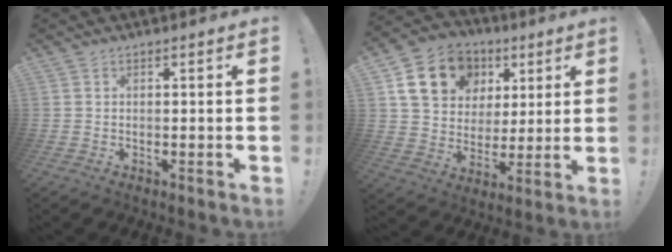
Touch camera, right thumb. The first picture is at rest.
{"total": 18.0, "force": [7.6, 14.1, 8.1], "torque": [-0.123, -0.020, 0.162]}